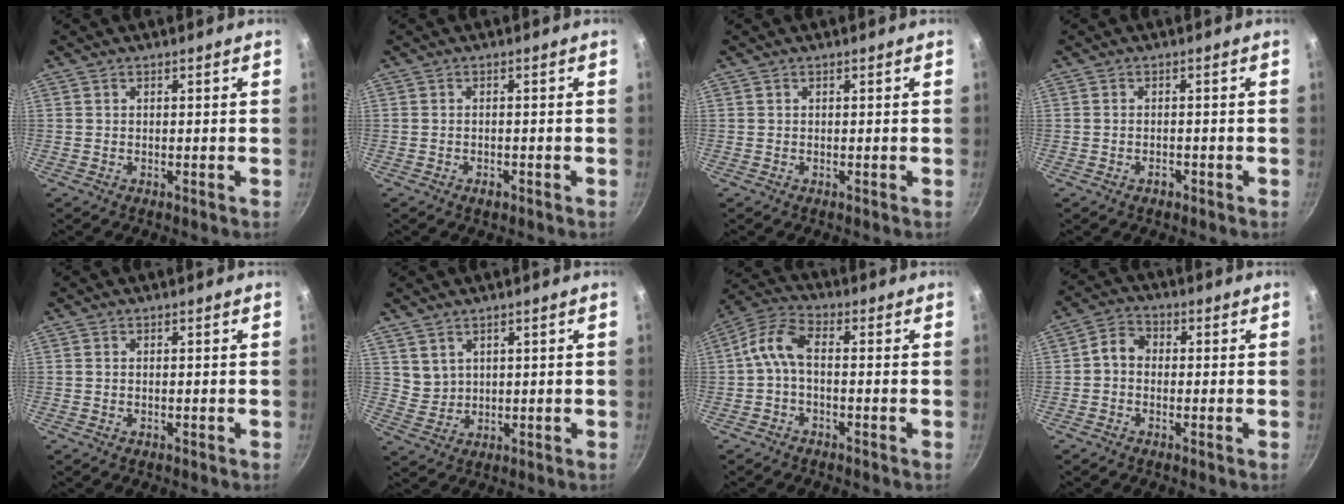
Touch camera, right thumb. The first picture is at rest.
{"total": 1.4, "force": [-0.9, 0.6, 0.8], "torque": [-0.016, 0.004, -0.013]}
{"total": 0.0}
{"total": 1.3, "force": [-0.9, 0.7, 0.7], "torque": [-0.008, 0.008, -0.010]}
{"total": 0.0}
{"total": 3.3, "force": [2.2, 2.3, 0.8], "torque": [-0.001, -0.003, 0.055]}
{"total": 6.5, "force": [-1.1, 3.3, 5.5], "torque": [-0.125, 0.031, -0.034]}
{"total": 4.3, "force": [-0.4, 3.4, 2.6], "torque": [-0.039, 0.016, -0.023]}